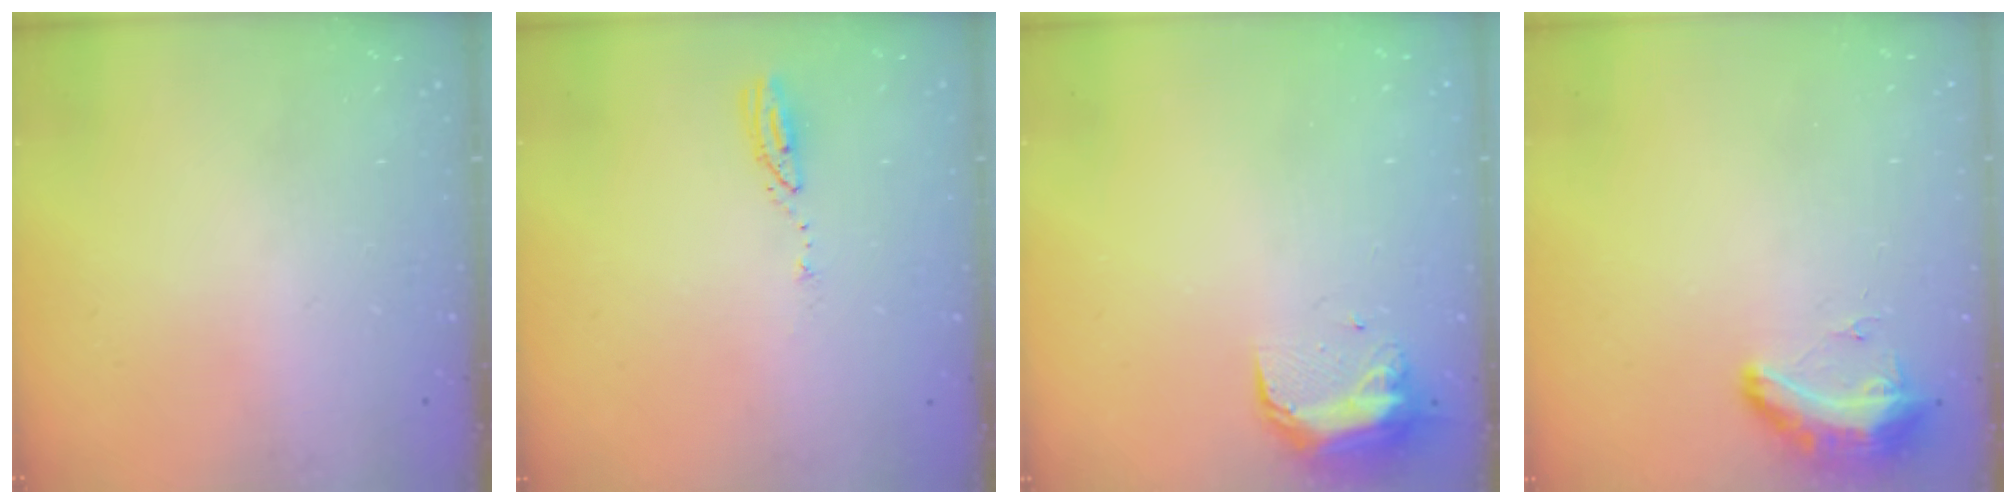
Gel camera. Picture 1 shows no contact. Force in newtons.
{"total": 4.1, "press": 4.1, "slide": 0.3}
{"total": 9.2, "press": 9.2, "slide": 0.6}
{"total": 14.6, "press": 10.5, "slide": 10.2}